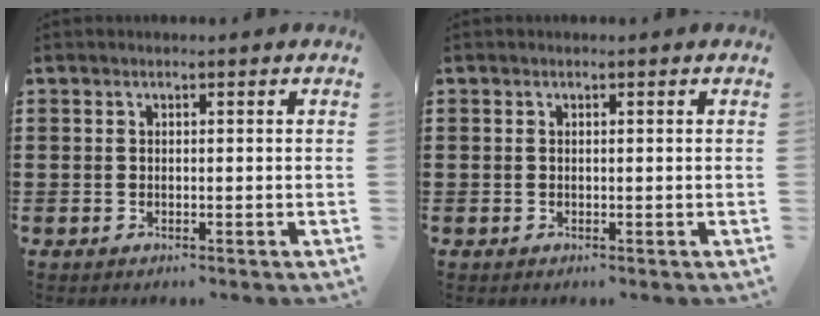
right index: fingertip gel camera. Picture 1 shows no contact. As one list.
[{"total": 0.0}]